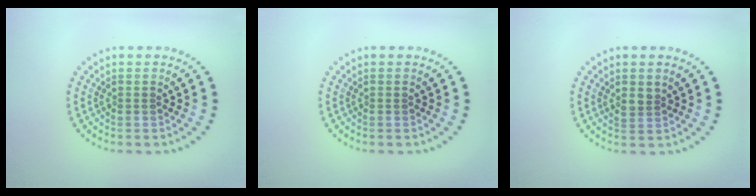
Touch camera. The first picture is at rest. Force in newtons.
{"total": 0.0}
{"total": 1.4, "press": 1.2, "slide": 0.7}